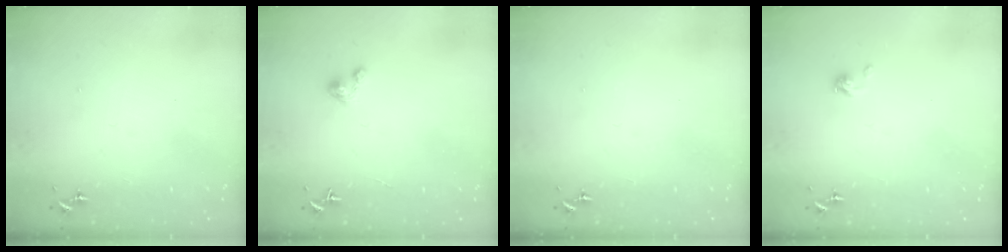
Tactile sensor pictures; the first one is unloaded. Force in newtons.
{"total": 3.5, "press": 3.5, "slide": 0.3}
{"total": 0.0}
{"total": 2.4, "press": 2.4, "slide": 0.3}